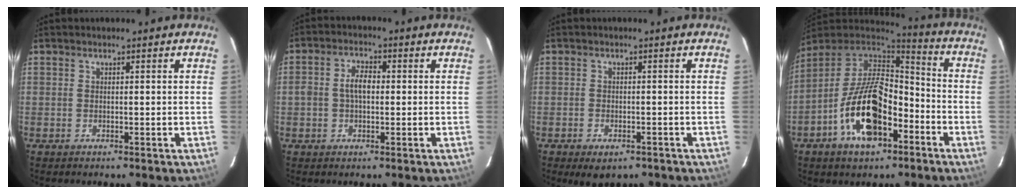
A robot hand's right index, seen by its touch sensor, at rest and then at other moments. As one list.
[{"total": 4.7, "force": [-0.1, 2.8, 3.7], "torque": [-0.071, 0.013, 0.000]}, {"total": 4.7, "force": [-2.9, 2.4, 2.7], "torque": [-0.056, -0.013, -0.040]}, {"total": 17.9, "force": [-7.4, 9.3, 13.4], "torque": [-0.261, 0.003, -0.129]}]